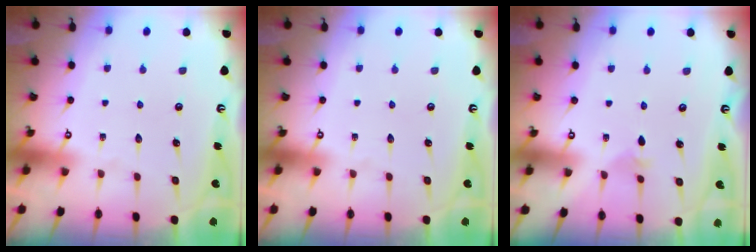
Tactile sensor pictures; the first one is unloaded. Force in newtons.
{"total": 0.0}
{"total": 1.5, "press": 1.5, "slide": 0.4}